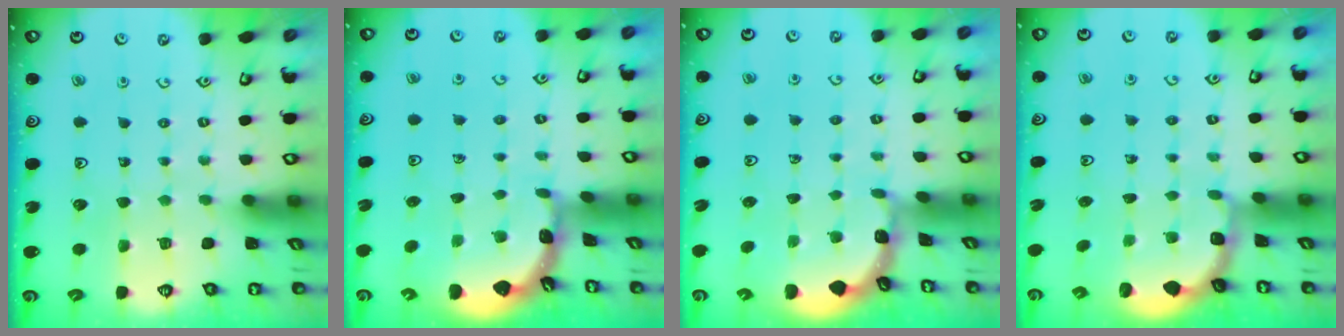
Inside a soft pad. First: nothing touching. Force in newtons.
{"total": 1.8, "press": 1.8, "slide": 0.2}
{"total": 1.0, "press": 1.0, "slide": 0.1}
{"total": 1.9, "press": 1.8, "slide": 0.7}